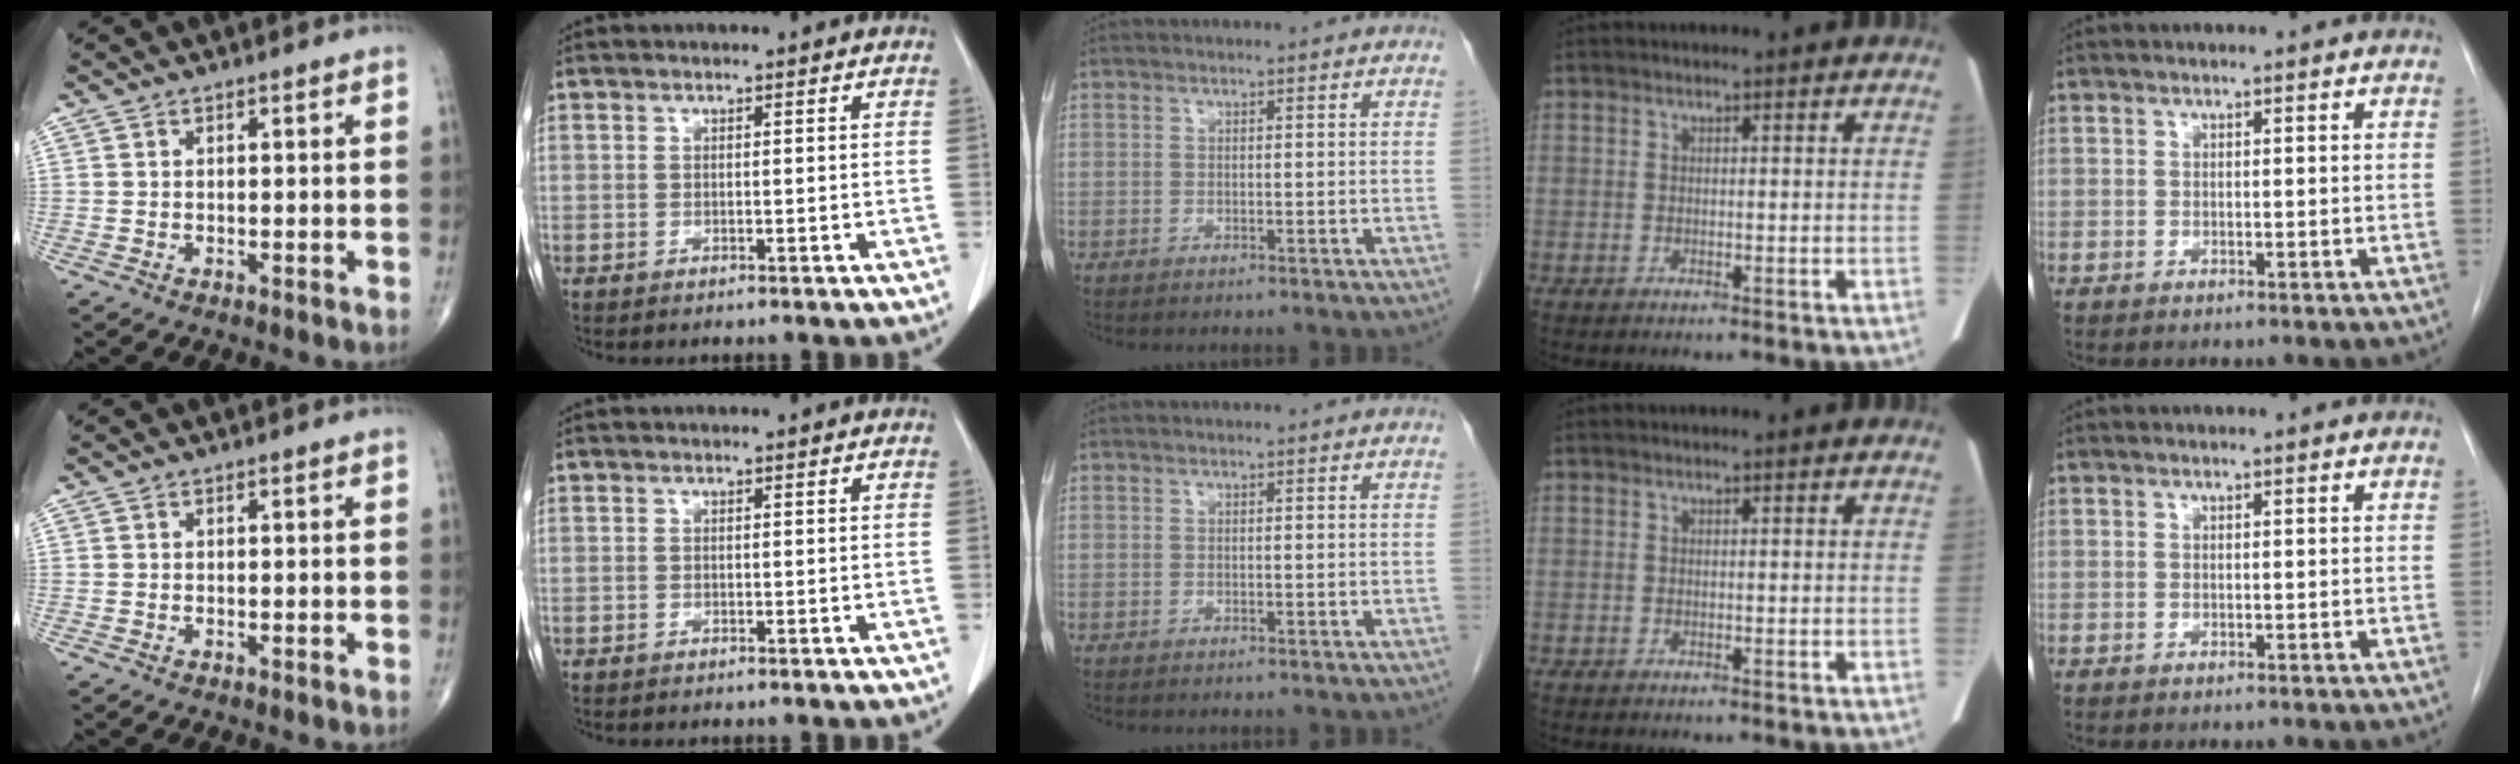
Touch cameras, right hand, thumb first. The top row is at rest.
{}